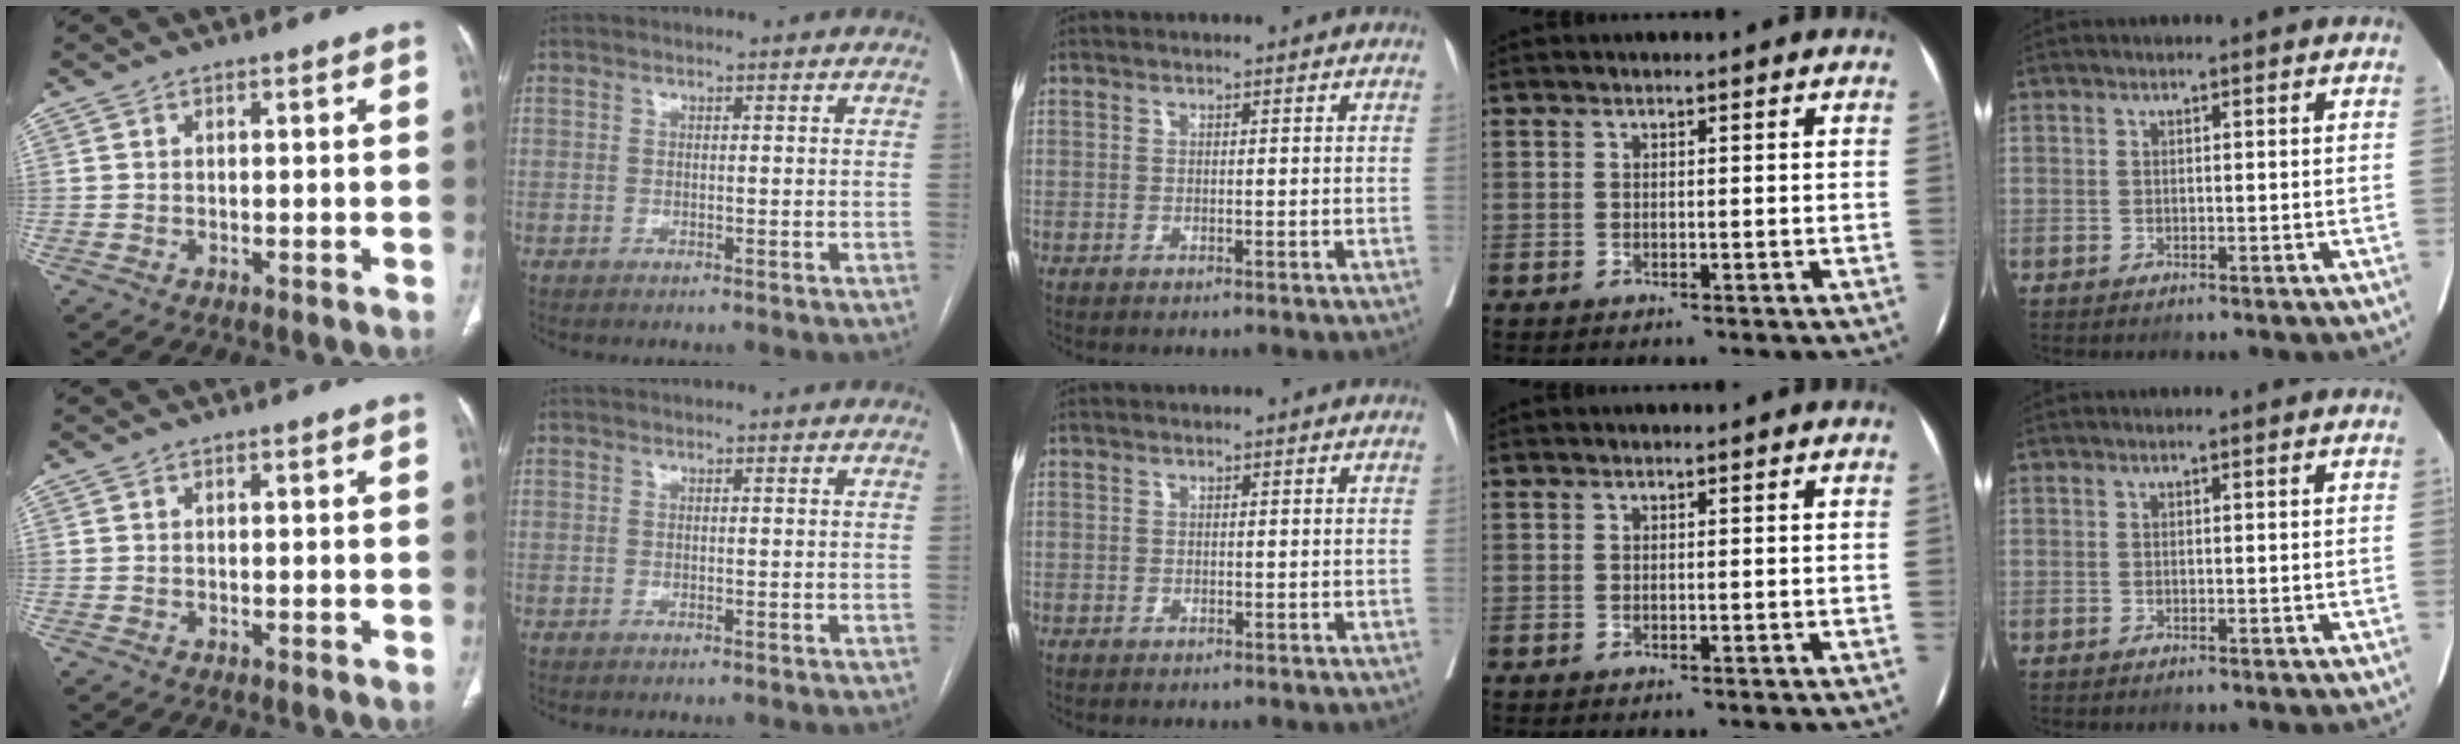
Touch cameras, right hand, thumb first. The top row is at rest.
{}